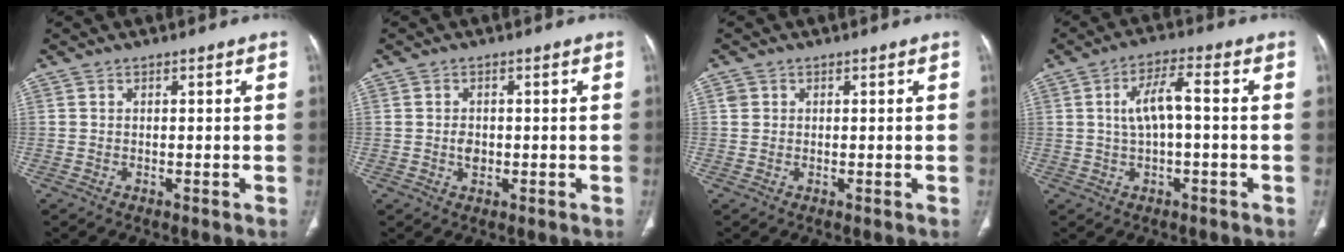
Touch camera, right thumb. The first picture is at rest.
{"total": 2.3, "force": [-0.2, 1.7, 1.5], "torque": [-0.021, 0.001, -0.002]}
{"total": 1.3, "force": [0.4, 1.2, 0.3], "torque": [0.000, 0.001, 0.007]}
{"total": 6.6, "force": [0.4, 2.4, 6.2], "torque": [-0.124, 0.023, 0.002]}